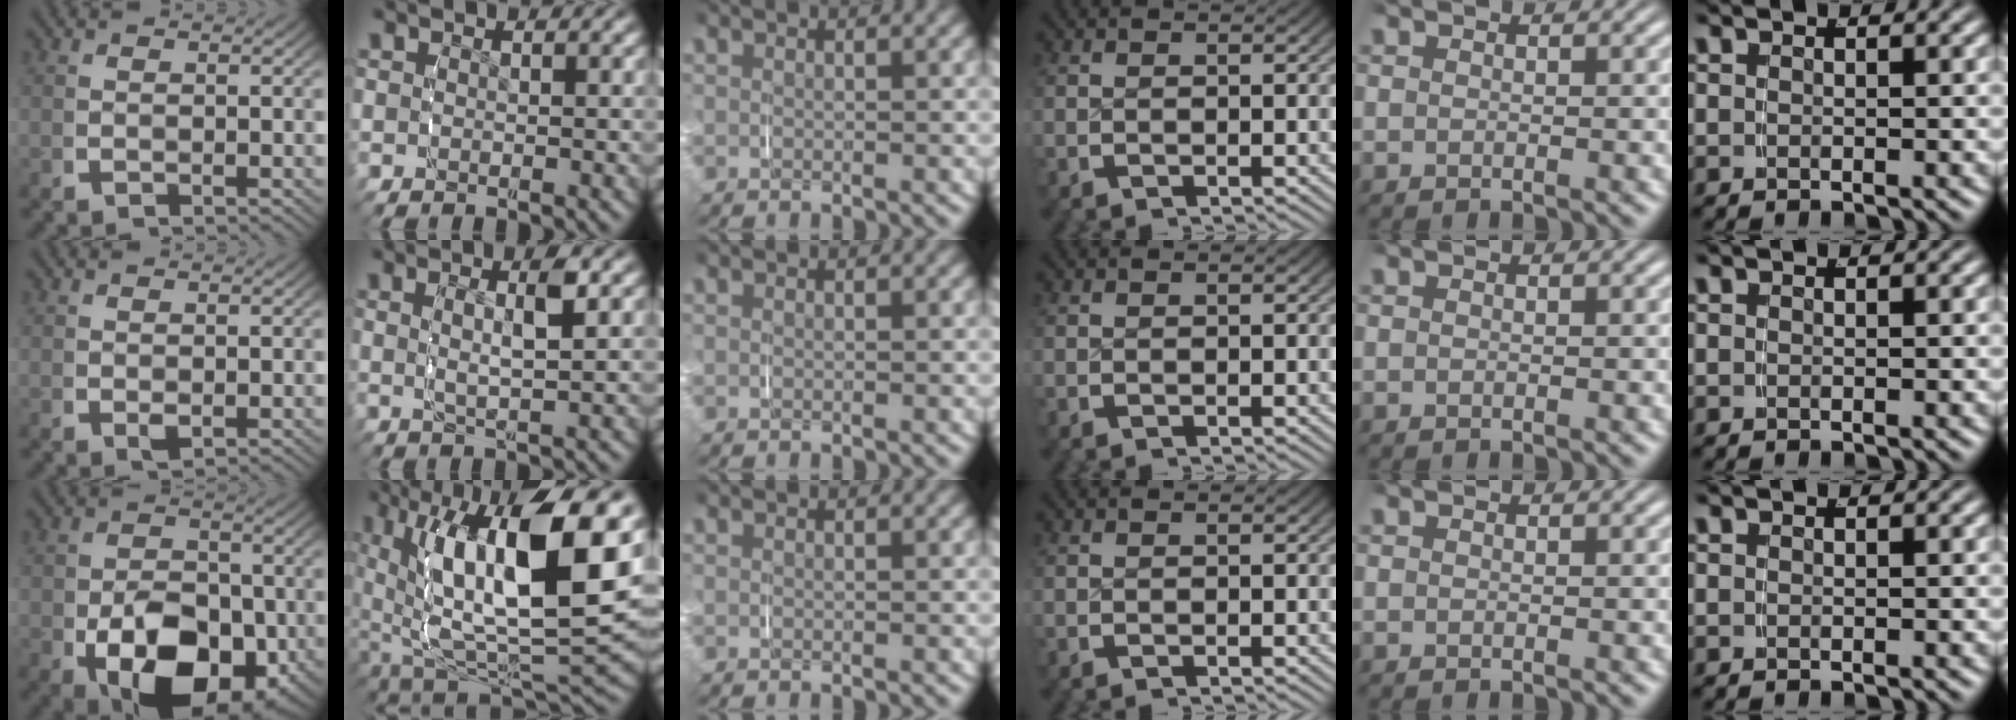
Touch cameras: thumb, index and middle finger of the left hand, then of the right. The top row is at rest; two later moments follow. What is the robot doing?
{"motion": "grasp_and_lifting", "object": "key"}